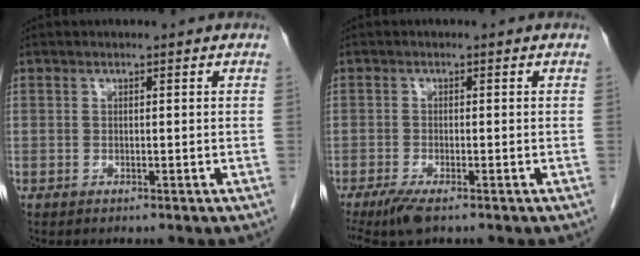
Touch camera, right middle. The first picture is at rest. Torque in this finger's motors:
{"motor_torque": [0.63, -0.41, 0.03, 0.03]}